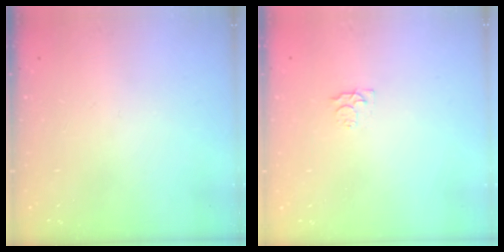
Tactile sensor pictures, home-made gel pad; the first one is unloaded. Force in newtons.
{"total": 2.7, "press": 2.7, "slide": 0.5}